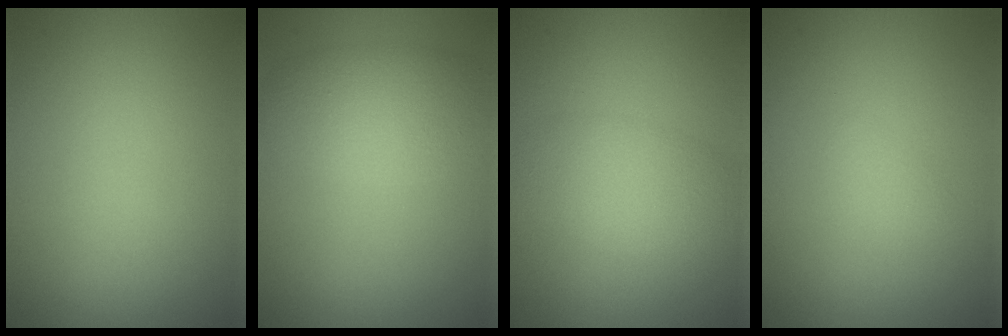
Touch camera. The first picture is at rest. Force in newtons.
{"total": 4.2, "press": 4.1, "slide": 0.3}
{"total": 3.4, "press": 3.4, "slide": 0.3}
{"total": 0.7, "press": 0.7, "slide": 0.1}